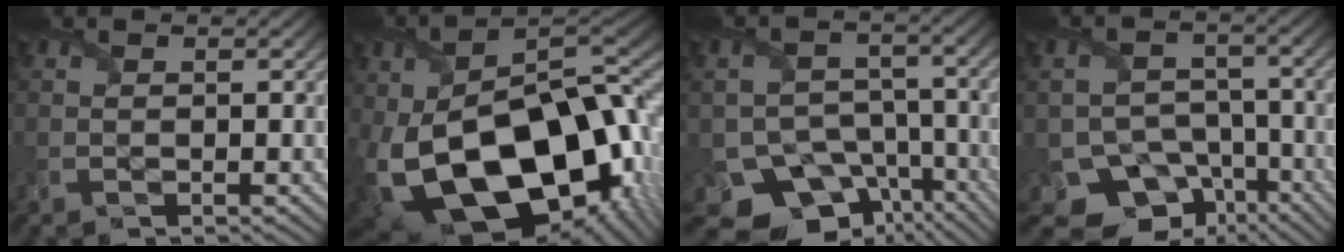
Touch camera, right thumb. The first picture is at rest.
{"total": 23.5, "force": [-4.8, 14.2, 18.1], "torque": [-0.344, -0.065, -0.050]}
{"total": 12.7, "force": [-8.3, 8.6, 4.2], "torque": [-0.084, -0.028, -0.113]}
{"total": 10.0, "force": [-6.3, 7.0, 3.2], "torque": [-0.058, -0.017, -0.098]}